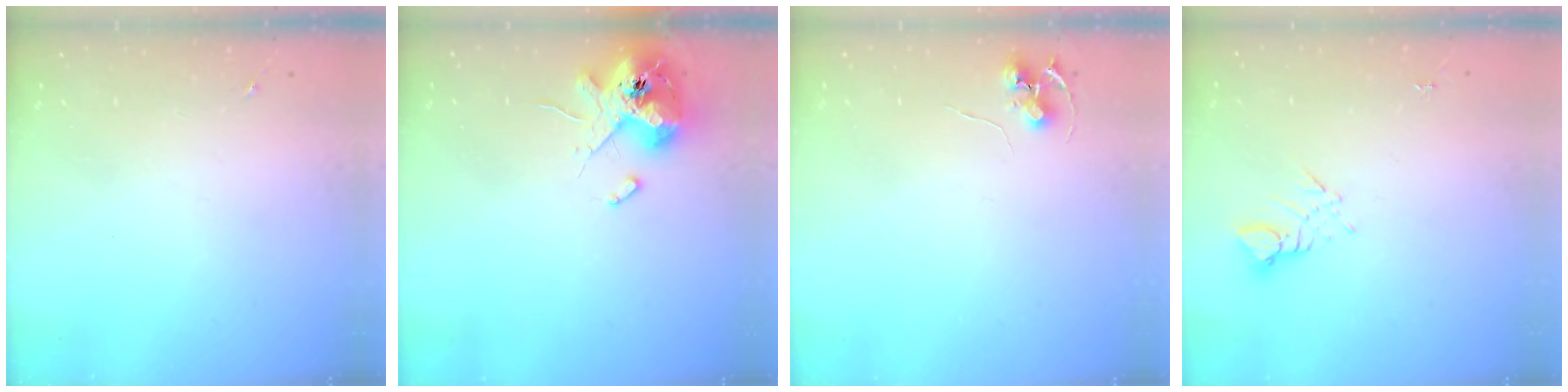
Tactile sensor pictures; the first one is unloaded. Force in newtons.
{"total": 13.0, "press": 12.8, "slide": 1.9}
{"total": 5.6, "press": 5.6, "slide": 0.5}
{"total": 3.7, "press": 3.7, "slide": 0.3}